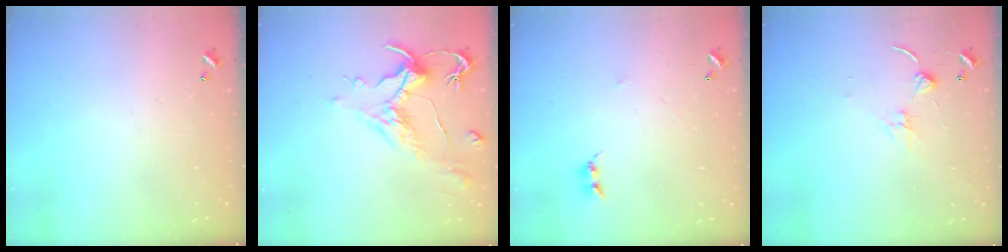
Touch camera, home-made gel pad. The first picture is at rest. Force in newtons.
{"total": 1.6, "press": 0.6, "slide": 1.4}
{"total": 2.4, "press": 2.4, "slide": 0.4}
{"total": 0.6, "press": 0.5, "slide": 0.3}